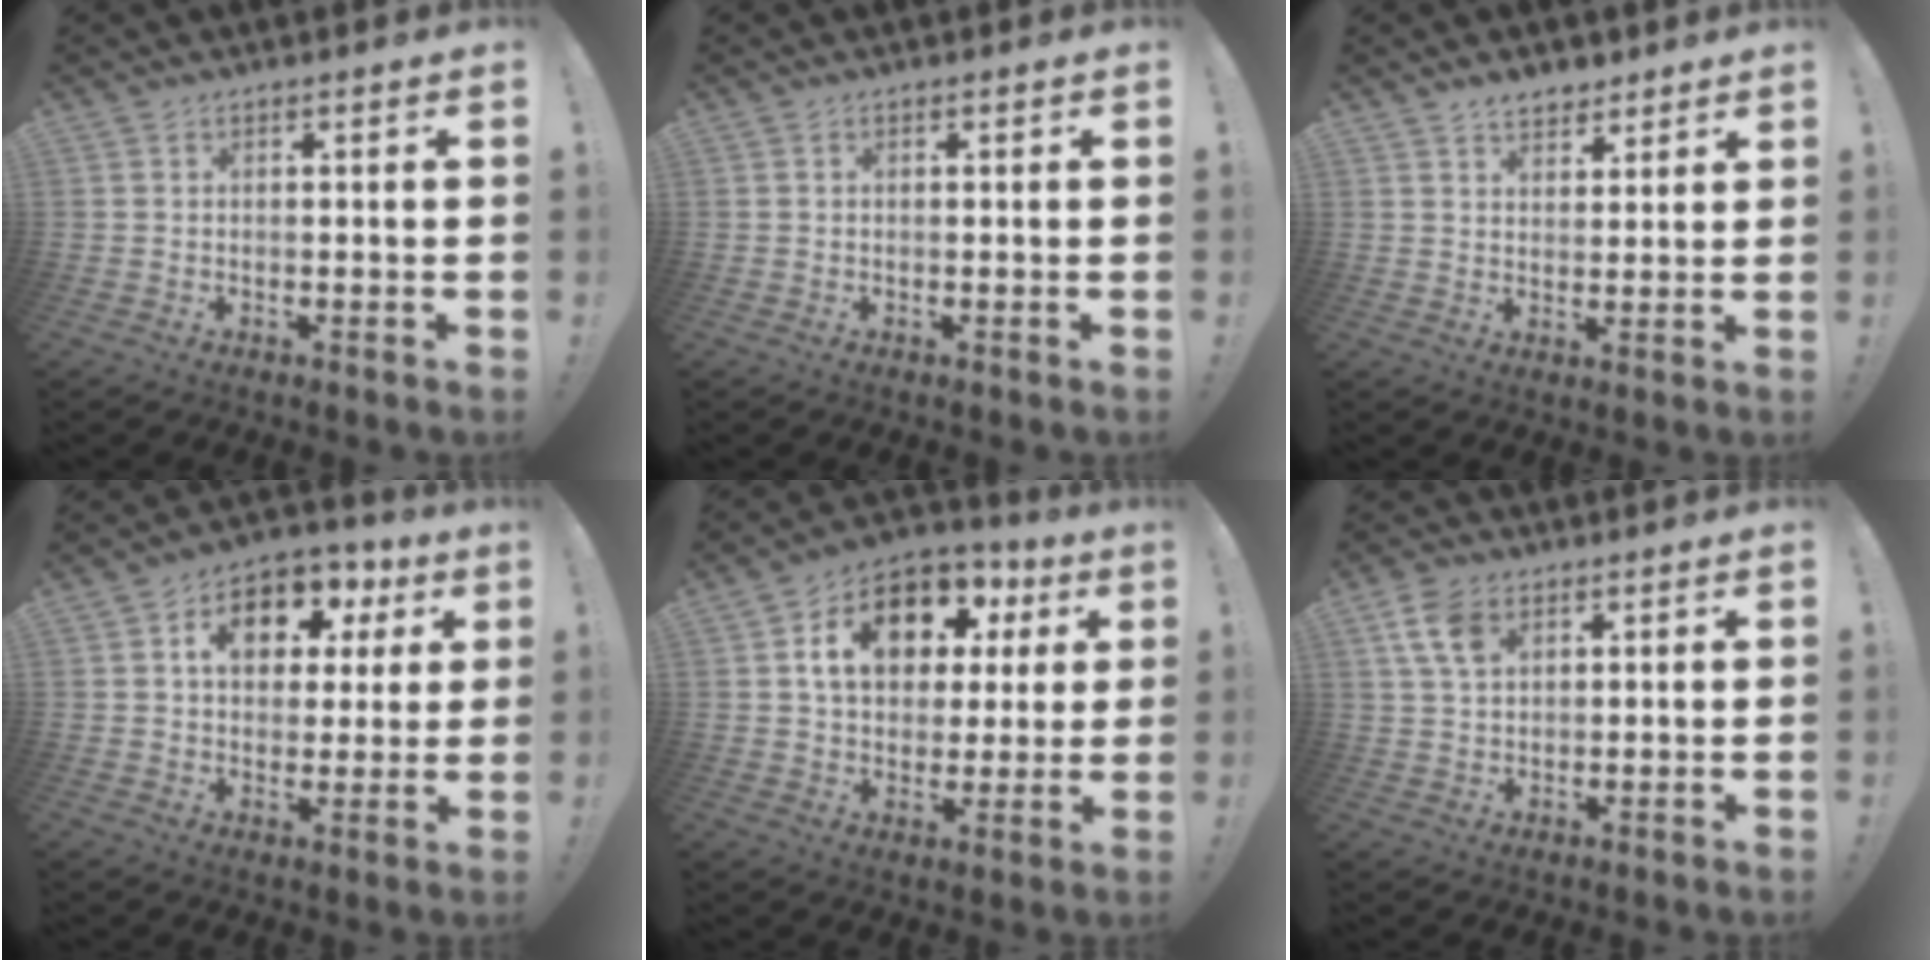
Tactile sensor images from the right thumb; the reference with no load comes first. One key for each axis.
{"total": 0.0}
{"total": 5.1, "fx": 4.1, "fy": 2.9, "fz": 1.1, "tx": -0.011, "ty": -0.025, "tz": 0.075}
{"total": 11.8, "fx": 4.2, "fy": 8.6, "fz": 6.9, "tx": -0.094, "ty": -0.012, "tz": 0.075}
{"total": 16.0, "fx": 6.1, "fy": 11.1, "fz": 9.7, "tx": -0.149, "ty": -0.020, "tz": 0.110}
{"total": 8.4, "fx": 3.7, "fy": 5.7, "fz": 5.0, "tx": -0.097, "ty": -0.003, "tz": 0.074}